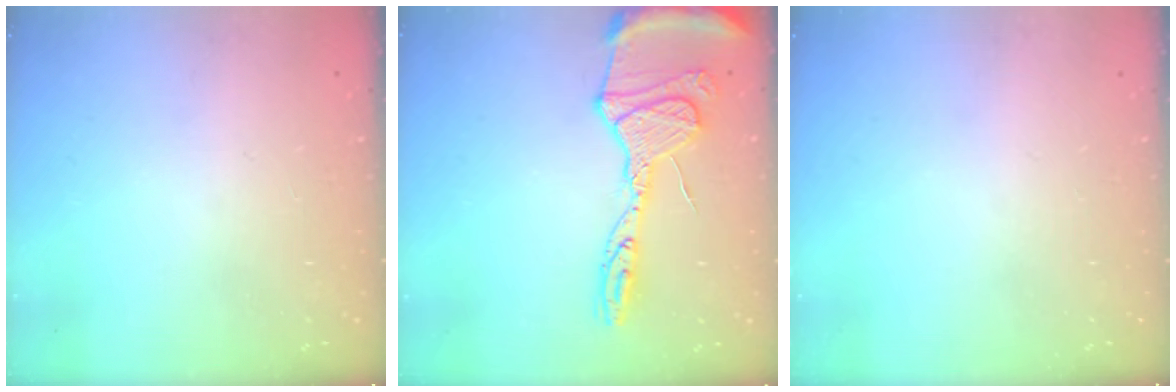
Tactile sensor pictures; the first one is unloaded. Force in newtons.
{"total": 19.3, "press": 19.2, "slide": 1.8}
{"total": 0.0}